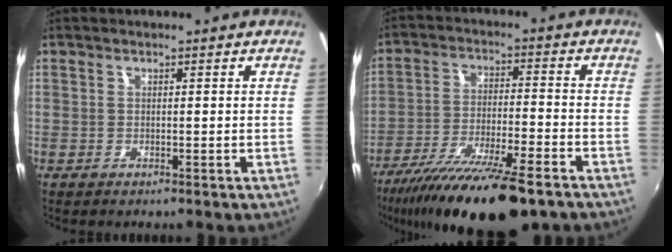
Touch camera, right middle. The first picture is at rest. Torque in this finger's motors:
{"motor_torque": [1.07, -1.07, 0.76, 0.19]}